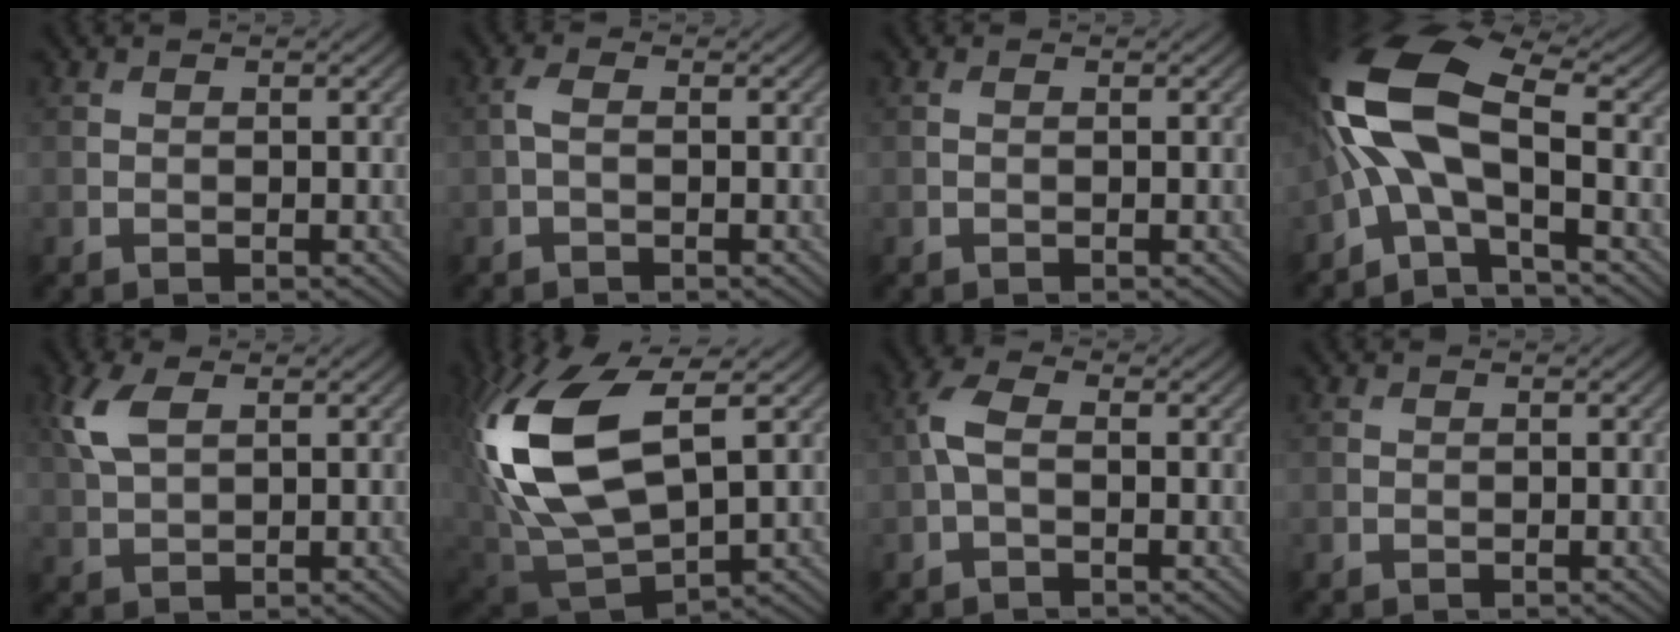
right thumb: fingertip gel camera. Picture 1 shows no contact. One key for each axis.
{"total": 1.5, "fx": -0.2, "fy": 0.7, "fz": 1.3, "tx": -0.036, "ty": 0.005, "tz": -0.007}
{"total": 0.0}
{"total": 12.7, "fx": -1.0, "fy": 5.3, "fz": 11.6, "tx": -0.261, "ty": 0.016, "tz": -0.041}
{"total": 5.0, "fx": 2.1, "fy": 2.5, "fz": 3.9, "tx": -0.109, "ty": 0.009, "tz": 0.043}
{"total": 15.6, "fx": 3.5, "fy": 8.4, "fz": 12.6, "tx": -0.317, "ty": 0.003, "tz": 0.076}
{"total": 3.4, "fx": -0.1, "fy": 1.7, "fz": 2.9, "tx": -0.073, "ty": 0.011, "tz": -0.010}
{"total": 0.0}